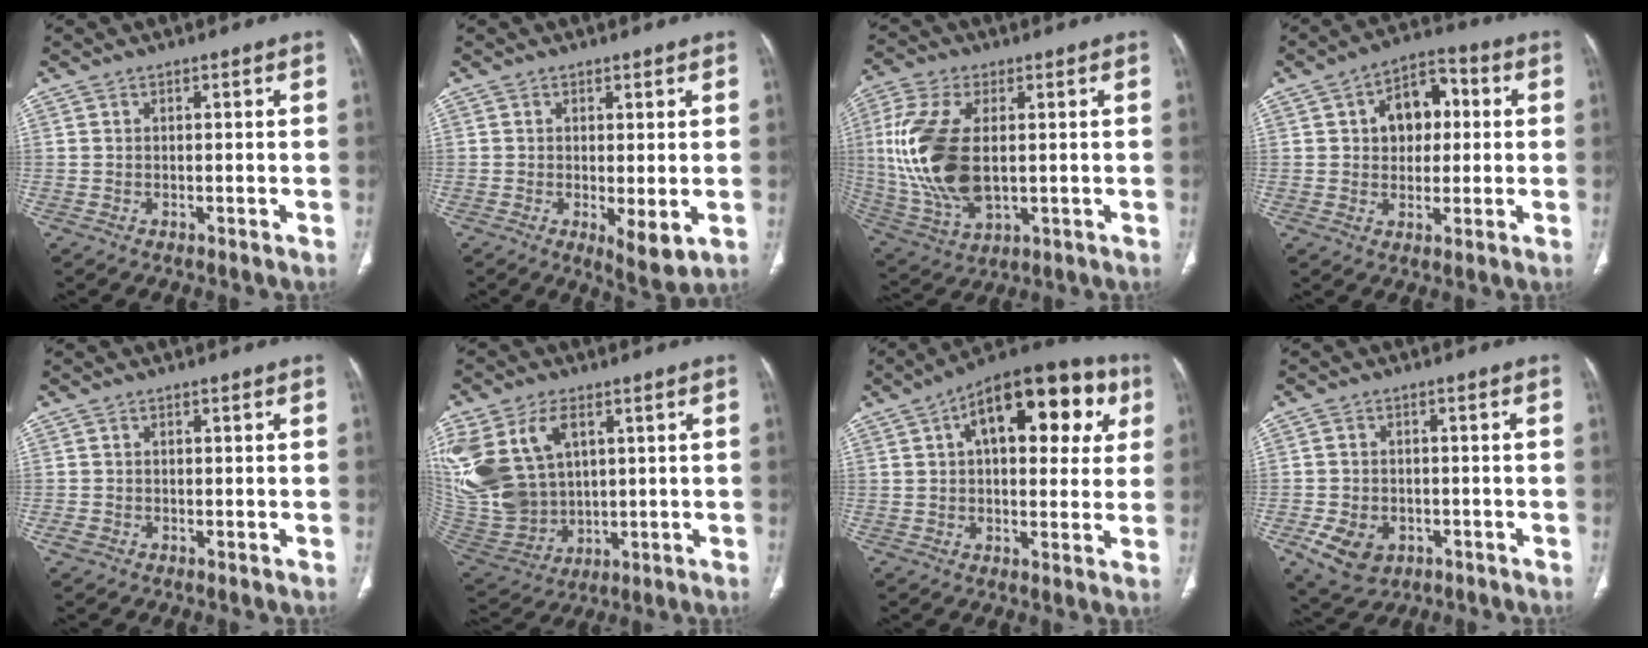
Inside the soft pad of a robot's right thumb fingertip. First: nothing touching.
{"total": 5.2, "force": [-1.0, 1.7, 4.8], "torque": [-0.079, -0.021, -0.011]}
{"total": 17.7, "force": [1.2, 9.5, 14.9], "torque": [-0.333, -0.011, 0.032]}
{"total": 10.4, "force": [1.9, 7.2, 7.3], "torque": [-0.072, 0.017, 0.025]}
{"total": 1.4, "force": [-0.5, 1.0, 0.7], "torque": [-0.014, 0.002, -0.009]}
{"total": 21.7, "force": [6.9, 15.0, 14.1], "torque": [-0.321, -0.004, 0.157]}
{"total": 21.5, "force": [7.1, 10.6, 17.2], "torque": [-0.201, 0.024, 0.095]}
{"total": 8.4, "force": [-3.5, 6.1, 4.5], "torque": [-0.078, 0.015, -0.046]}